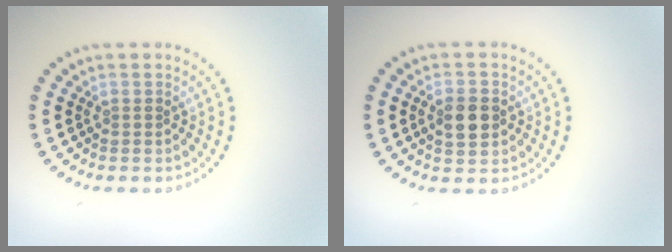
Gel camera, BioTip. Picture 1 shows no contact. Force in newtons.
{"total": 3.3, "press": 3.3, "slide": 0.0}